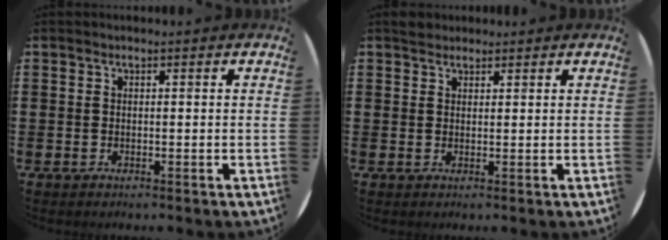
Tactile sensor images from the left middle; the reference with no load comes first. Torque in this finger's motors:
{"motor_torque": [0.47, -0.44, 0.00, 0.03]}